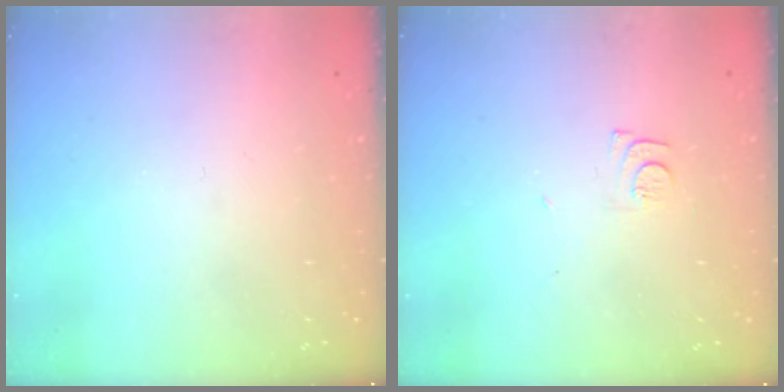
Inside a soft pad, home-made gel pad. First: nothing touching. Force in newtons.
{"total": 5.3, "press": 5.2, "slide": 0.6}